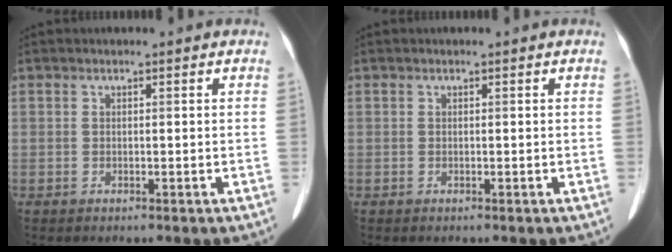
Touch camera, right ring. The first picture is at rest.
{"total": 0.0}